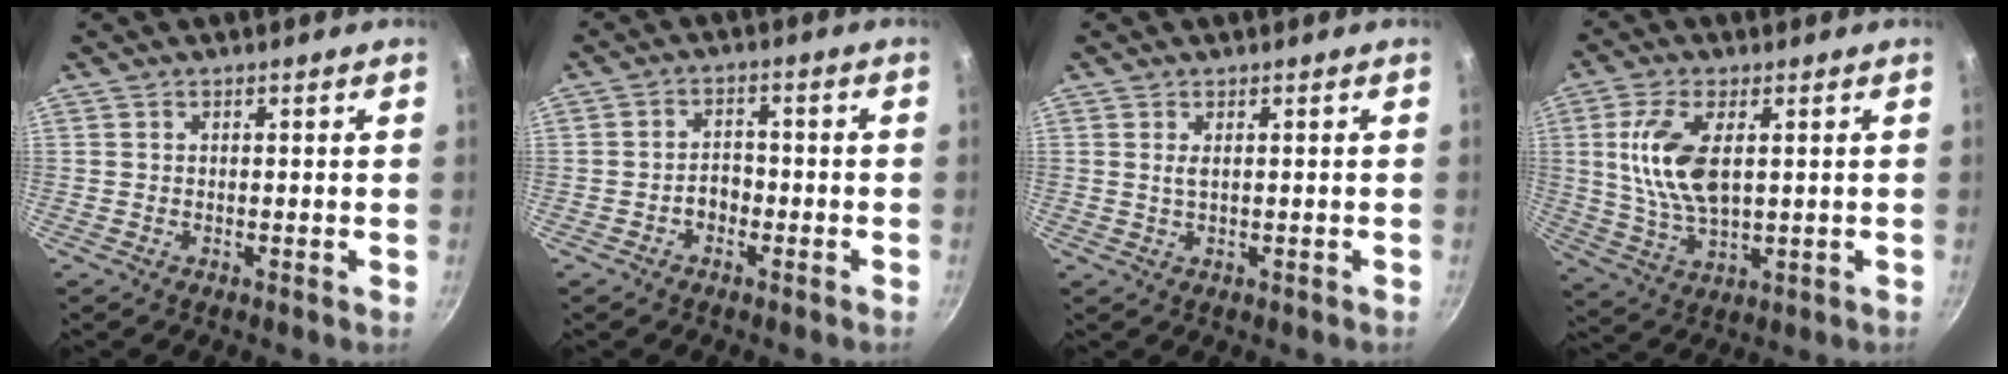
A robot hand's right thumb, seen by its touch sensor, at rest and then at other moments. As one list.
[{"total": 3.4, "force": [-1.6, 2.4, 1.7], "torque": [-0.008, 0.022, -0.030]}, {"total": 1.2, "force": [0.3, 0.5, 1.1], "torque": [-0.020, -0.001, 0.006]}, {"total": 11.8, "force": [2.2, 5.9, 10.0], "torque": [-0.193, -0.008, 0.048]}]